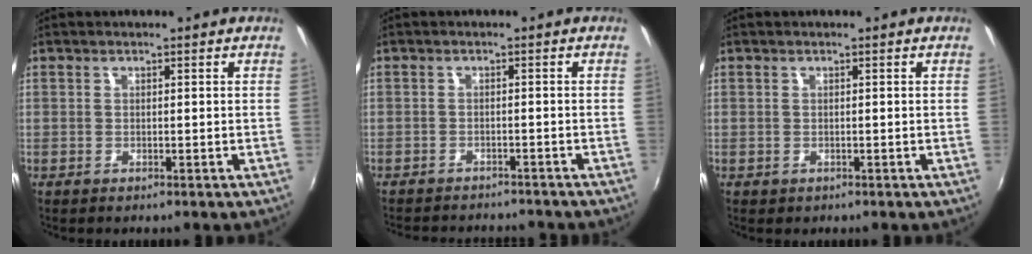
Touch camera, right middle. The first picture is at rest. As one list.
[{"total": 9.1, "force": [-8.4, 2.3, 2.9], "torque": [-0.072, -0.016, -0.118]}, {"total": 0.5, "force": [-0.2, 0.5, 0.1], "torque": [-0.001, -0.003, -0.003]}]